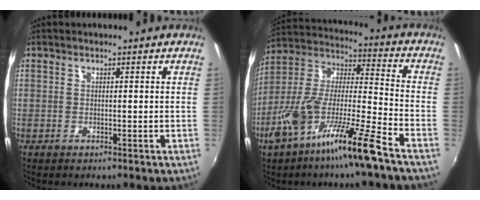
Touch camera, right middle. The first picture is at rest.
{"total": 17.3, "force": [-10.3, 1.4, 13.8], "torque": [-0.247, -0.017, -0.196]}